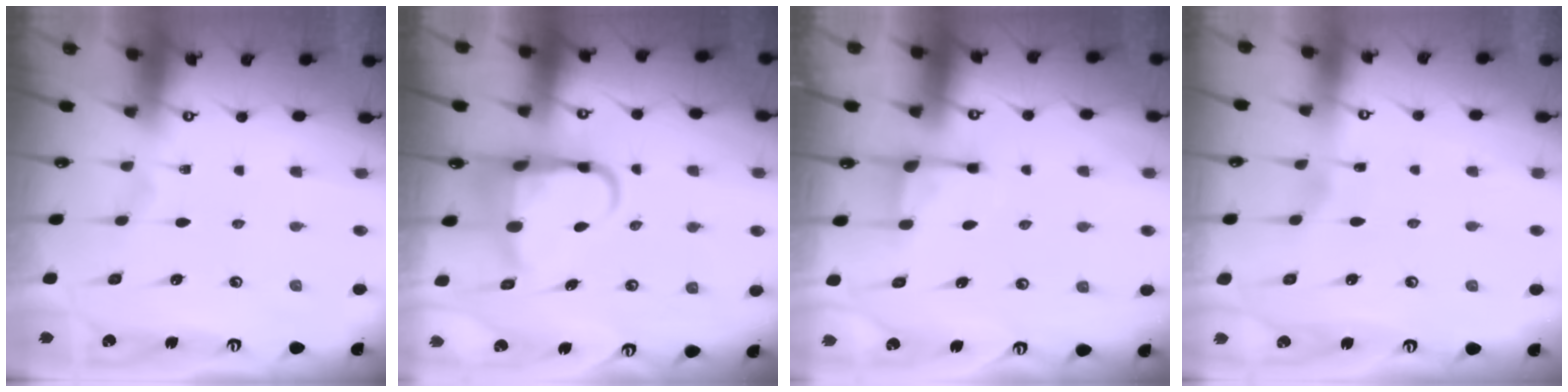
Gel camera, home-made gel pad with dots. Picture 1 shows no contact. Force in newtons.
{"total": 8.4, "press": 7.8, "slide": 3.1}
{"total": 3.5, "press": 3.4, "slide": 0.7}
{"total": 2.5, "press": 2.5, "slide": 0.2}